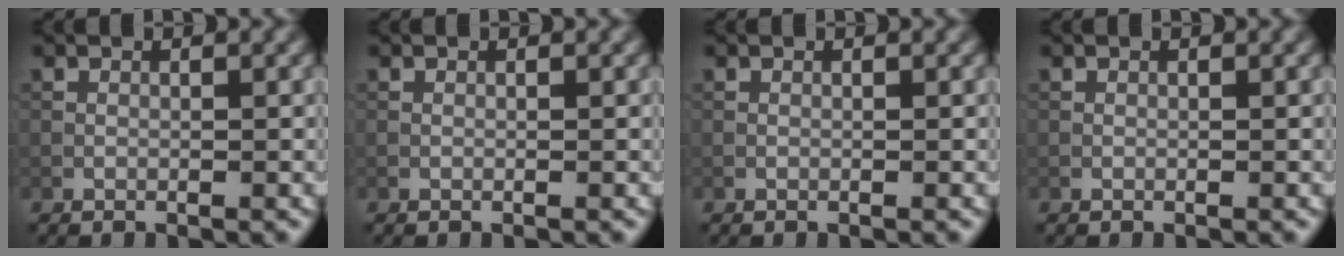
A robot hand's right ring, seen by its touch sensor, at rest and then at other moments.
{"total": 0.0}
{"total": 0.0}
{"total": 0.0}